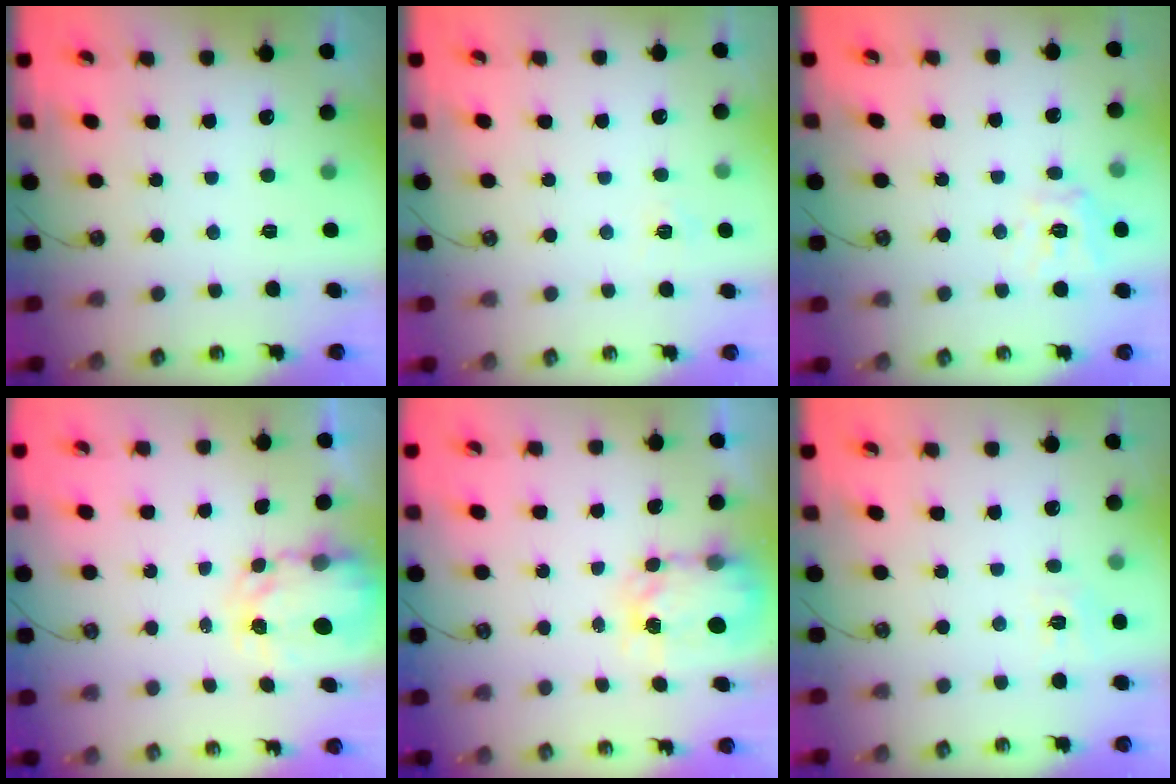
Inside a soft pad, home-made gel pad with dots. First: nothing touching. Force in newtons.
{"total": 4.3, "press": 4.3, "slide": 0.4}
{"total": 11.2, "press": 11.1, "slide": 1.2}
{"total": 3.9, "press": 3.9, "slide": 0.1}
{"total": 5.1, "press": 5.0, "slide": 0.2}
{"total": 6.6, "press": 6.6, "slide": 0.7}